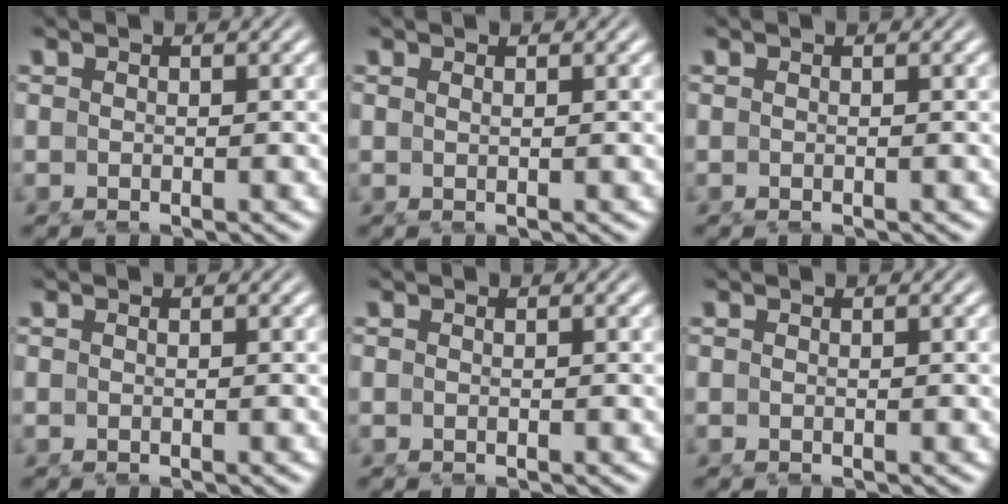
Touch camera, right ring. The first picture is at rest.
{"total": 0.9, "force": [0.1, -0.9, 0.2], "torque": [-0.001, -0.008, 0.008]}
{"total": 0.0}
{"total": 0.0}
{"total": 0.0}
{"total": 0.0}